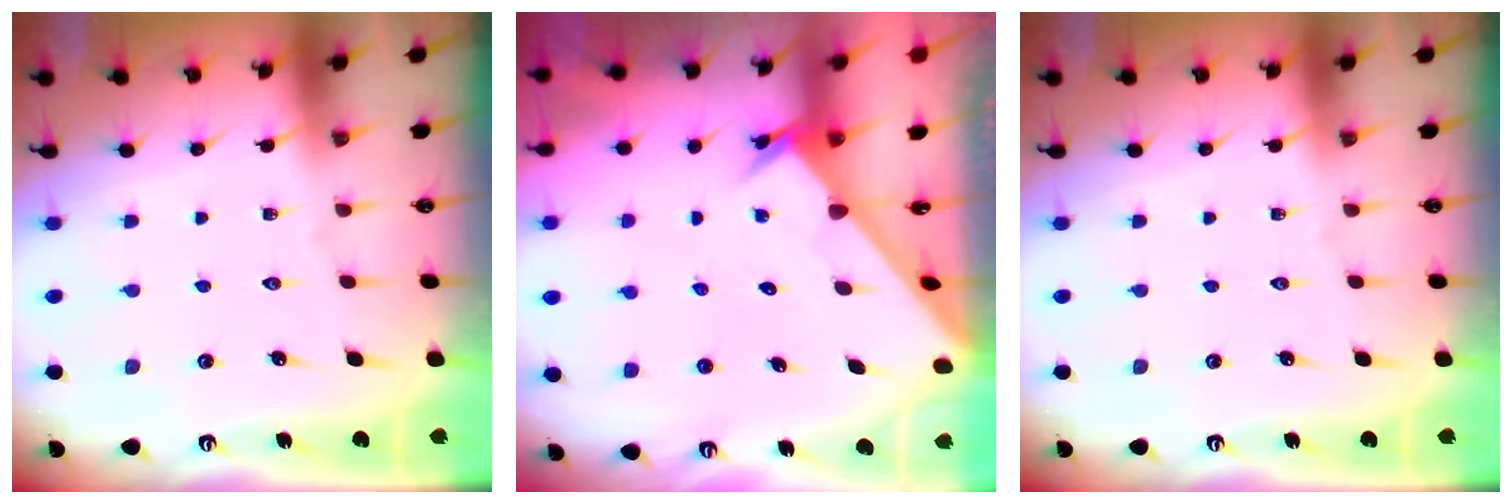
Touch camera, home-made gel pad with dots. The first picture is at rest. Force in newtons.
{"total": 2.4, "press": 2.4, "slide": 0.2}
{"total": 0.0}